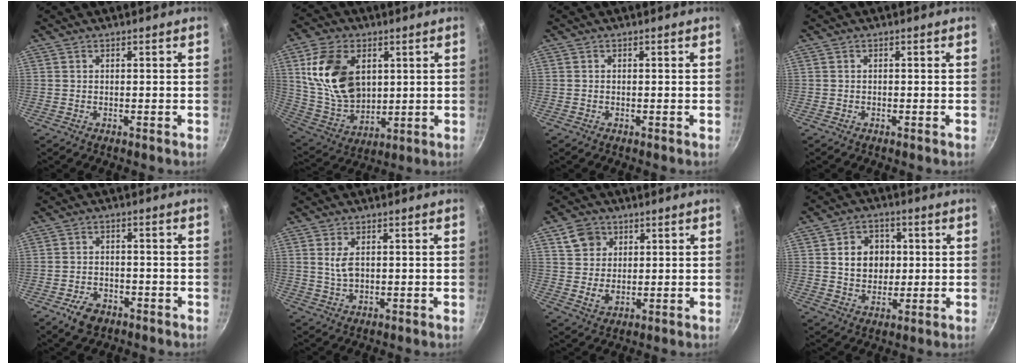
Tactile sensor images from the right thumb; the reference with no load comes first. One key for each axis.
{"total": 17.6, "fx": 4.5, "fy": 11.9, "fz": 12.2, "tx": -0.201, "ty": -0.020, "tz": 0.099}
{"total": 0.0}
{"total": 0.0}
{"total": 5.5, "fx": -3.2, "fy": 3.4, "fz": 2.7, "tx": -0.047, "ty": 0.021, "tz": -0.051}
{"total": 3.7, "fx": 0.9, "fy": 2.1, "fz": 2.9, "tx": -0.050, "ty": -0.006, "tz": 0.020}
{"total": 7.1, "fx": 3.0, "fy": 5.9, "fz": 2.7, "tx": -0.019, "ty": -0.008, "tz": 0.055}
{"total": 9.1, "fx": 1.3, "fy": 7.5, "fz": 5.0, "tx": -0.049, "ty": 0.001, "tz": 0.021}